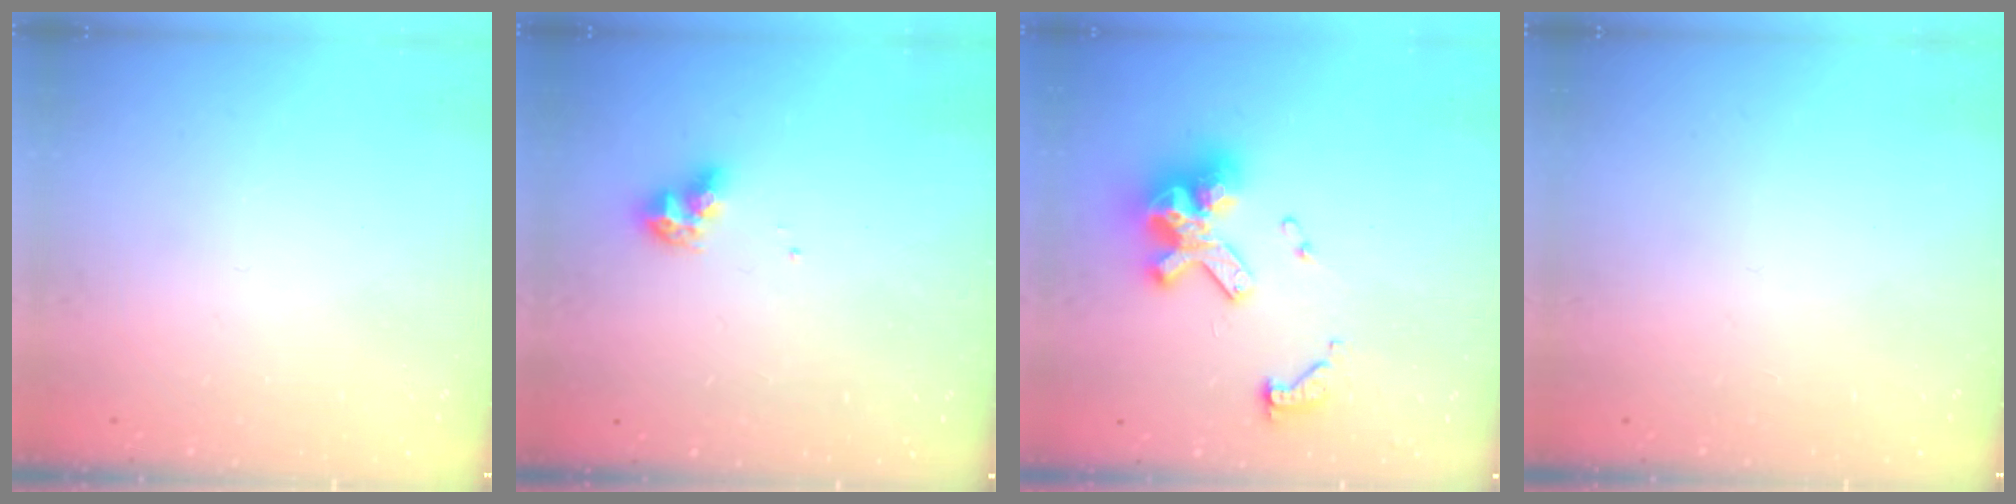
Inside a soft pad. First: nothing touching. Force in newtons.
{"total": 7.8, "press": 7.7, "slide": 0.6}
{"total": 12.9, "press": 12.8, "slide": 1.4}
{"total": 0.0}